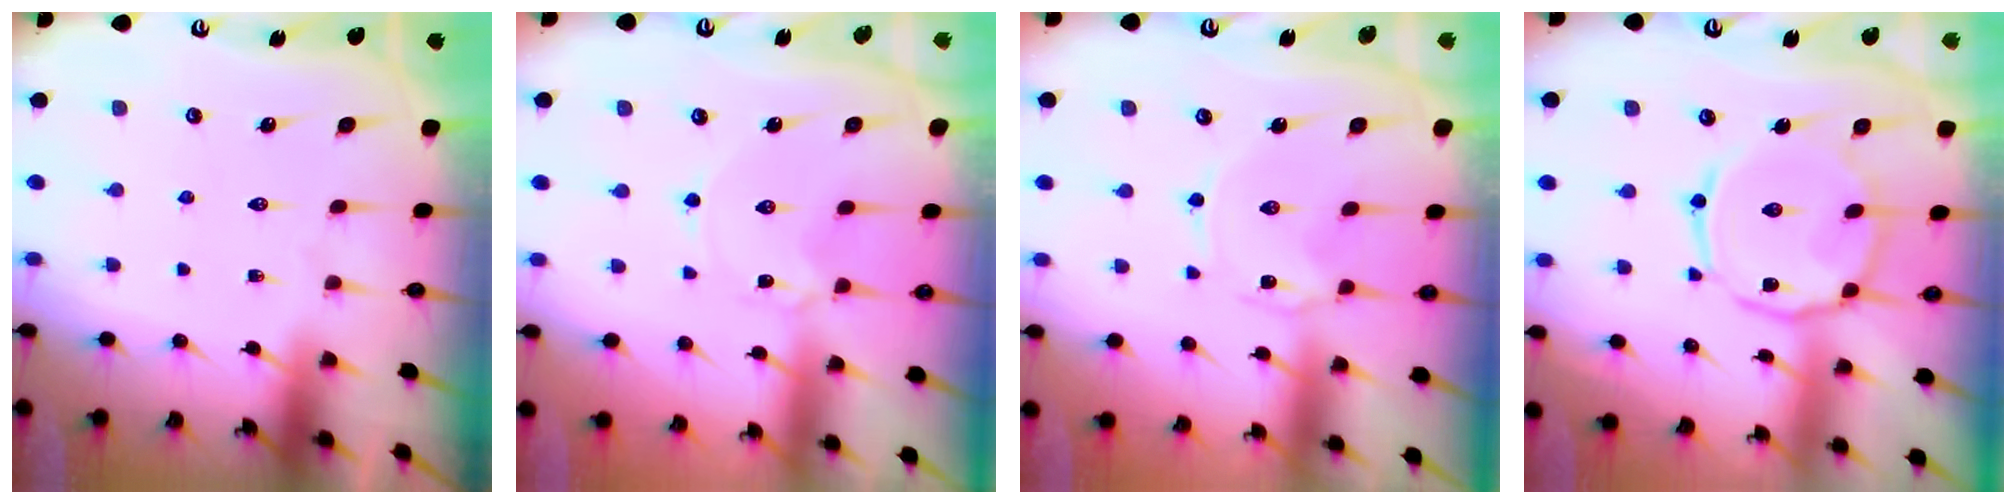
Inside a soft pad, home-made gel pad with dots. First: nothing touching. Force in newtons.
{"total": 1.9, "press": 1.9, "slide": 0.2}
{"total": 1.0, "press": 1.0, "slide": 0.1}
{"total": 10.4, "press": 10.4, "slide": 0.6}